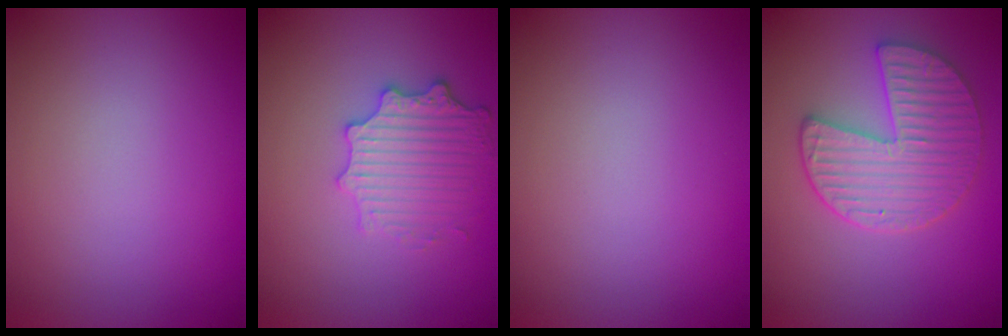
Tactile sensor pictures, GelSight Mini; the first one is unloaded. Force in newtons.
{"total": 3.6, "press": 3.3, "slide": 1.5}
{"total": 0.0}
{"total": 5.4, "press": 4.5, "slide": 3.0}